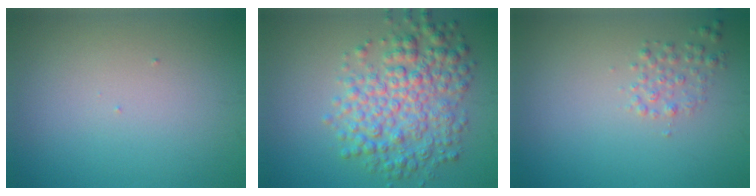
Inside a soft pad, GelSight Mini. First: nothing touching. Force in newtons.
{"total": 6.5, "press": 6.5, "slide": 0.0}
{"total": 1.5, "press": 1.5, "slide": 0.0}